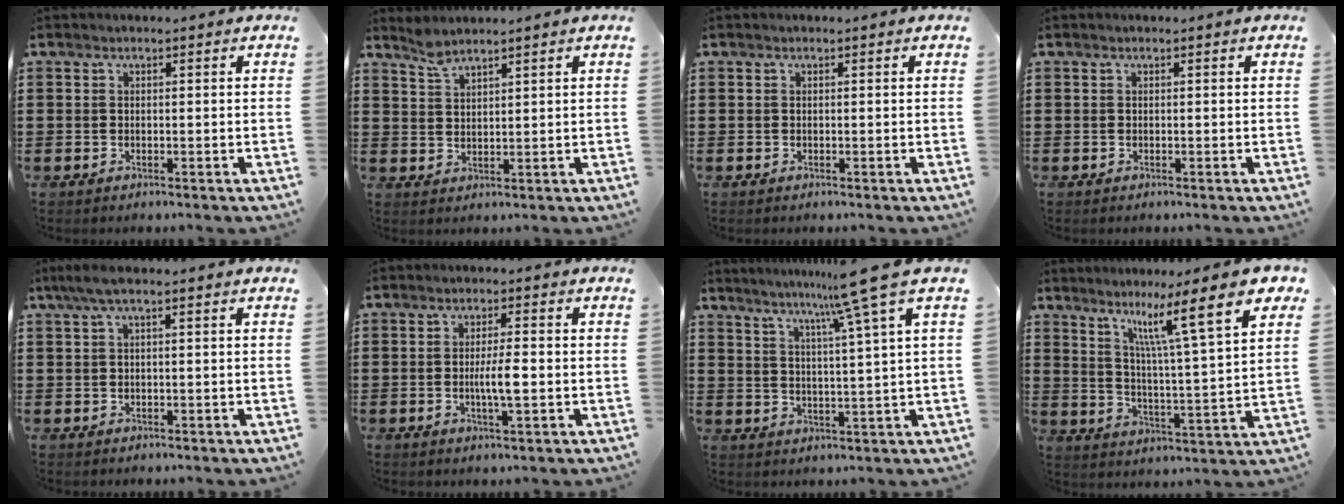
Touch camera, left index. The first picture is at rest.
{"total": 2.7, "force": [2.4, 0.5, 1.2], "torque": [-0.029, 0.001, 0.045]}
{"total": 0.0}
{"total": 0.0}
{"total": 2.4, "force": [0.6, 0.3, 2.3], "torque": [-0.051, -0.003, 0.008]}
{"total": 4.3, "force": [-0.6, 0.8, 4.2], "torque": [-0.079, -0.001, -0.014]}
{"total": 8.7, "force": [6.1, -2.1, 5.9], "torque": [-0.115, -0.030, 0.092]}
{"total": 13.0, "force": [8.5, 1.0, 9.9], "torque": [-0.180, -0.043, 0.126]}